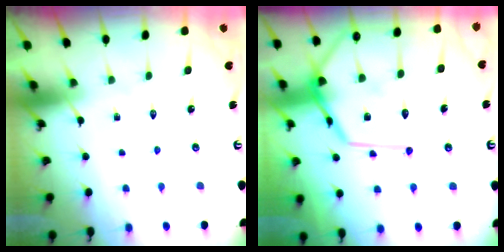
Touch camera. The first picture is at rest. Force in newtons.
{"total": 17.7, "press": 17.6, "slide": 1.6}